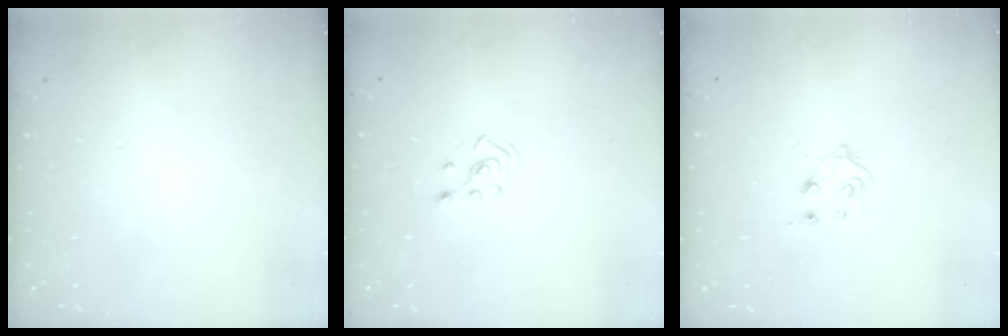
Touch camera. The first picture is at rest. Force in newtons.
{"total": 2.3, "press": 2.2, "slide": 0.8}
{"total": 5.5, "press": 5.4, "slide": 0.6}